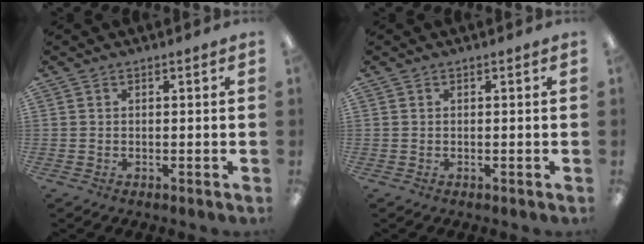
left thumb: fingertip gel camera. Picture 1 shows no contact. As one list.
[{"total": 0.0}]